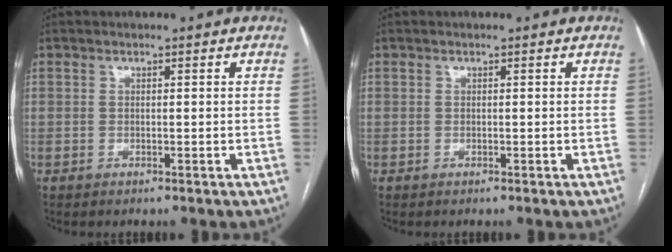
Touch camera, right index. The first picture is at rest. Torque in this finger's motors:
{"motor_torque": [0.00, 0.00, 0.00, 0.00]}